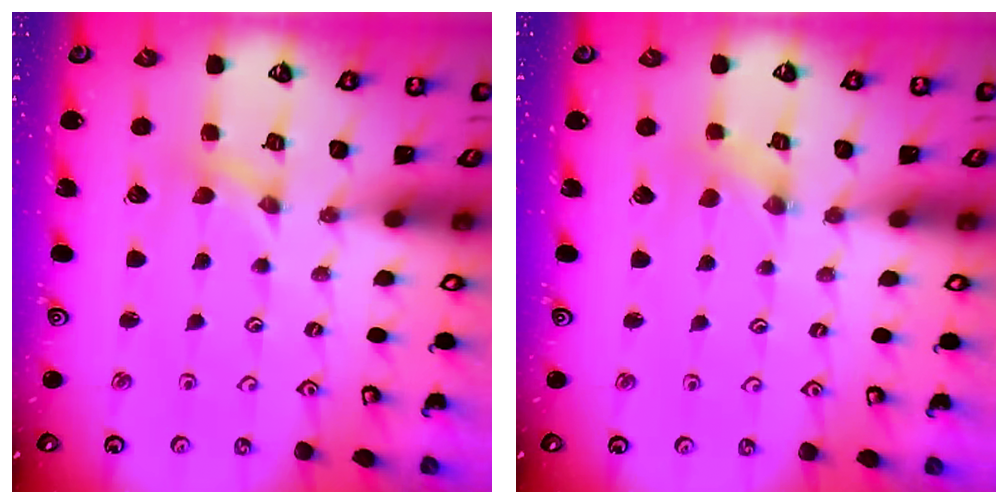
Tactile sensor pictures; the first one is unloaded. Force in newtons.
{"total": 0.0}